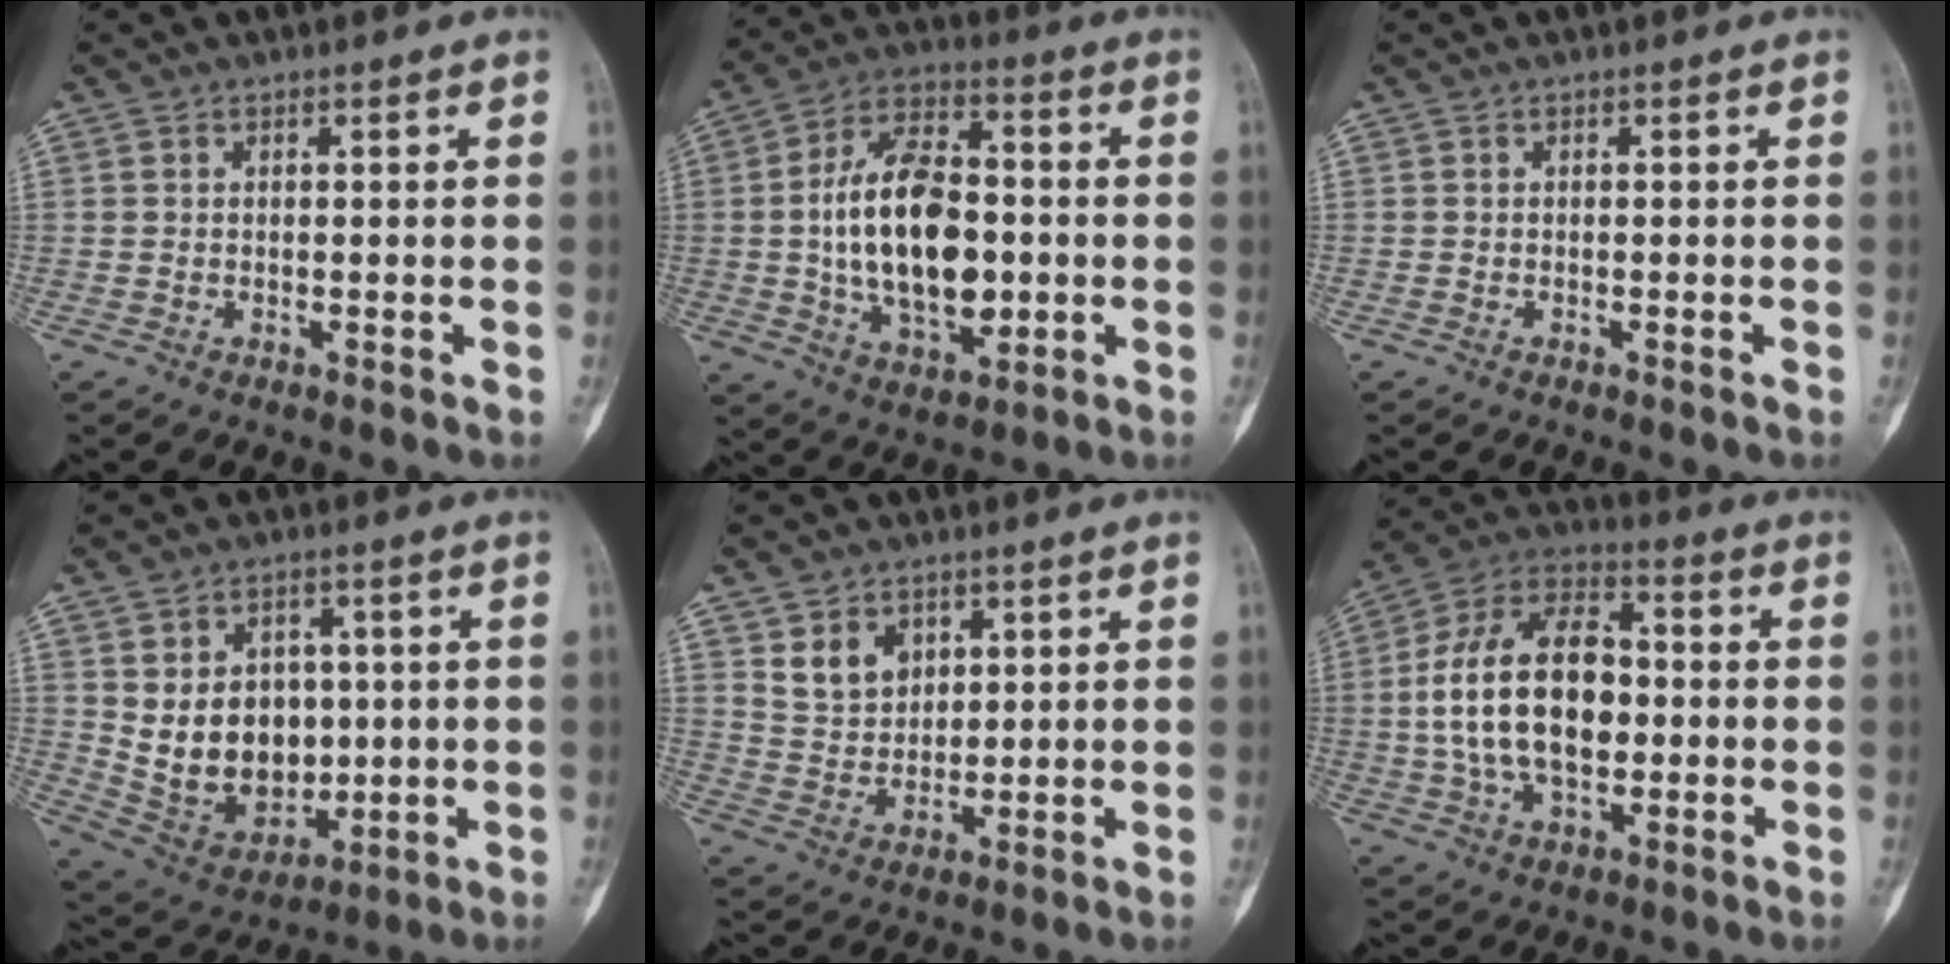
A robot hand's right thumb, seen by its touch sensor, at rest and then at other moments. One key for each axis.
{"total": 19.3, "fx": -0.9, "fy": 10.9, "fz": 15.9, "tx": -0.253, "ty": 0.014, "tz": -0.012}
{"total": 0.0}
{"total": 14.1, "fx": 1.0, "fy": 10.8, "fz": 8.9, "tx": -0.093, "ty": -0.007, "tz": 0.047}
{"total": 6.7, "fx": 3.3, "fy": 5.0, "fz": 2.9, "tx": -0.027, "ty": -0.024, "tz": 0.067}
{"total": 19.2, "fx": -0.3, "fy": 11.5, "fz": 15.4, "tx": -0.264, "ty": 0.026, "tz": -0.006}